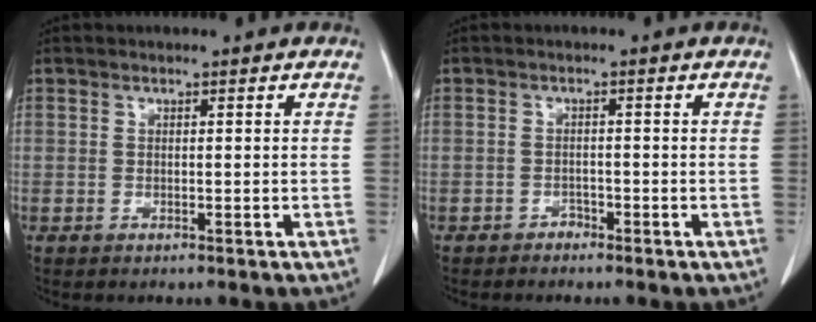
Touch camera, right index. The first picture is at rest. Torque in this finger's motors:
{"motor_torque": [0.08, -0.07, -0.02, 0.01]}